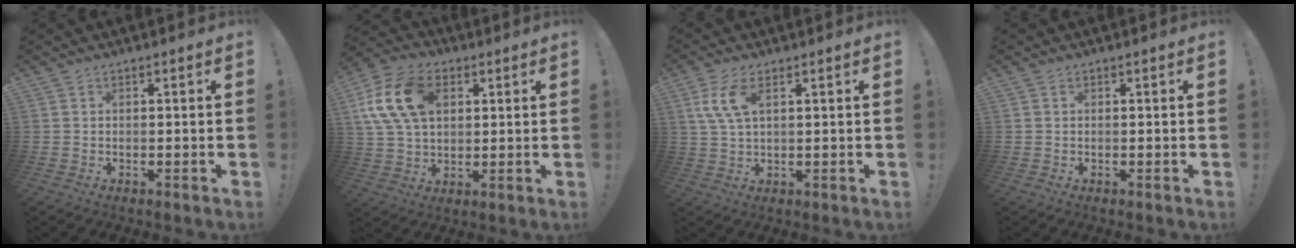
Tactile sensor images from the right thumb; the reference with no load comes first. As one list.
[{"total": 16.9, "force": [5.3, 11.6, 11.1], "torque": [-0.208, 0.000, 0.103]}, {"total": 7.3, "force": [2.6, 3.1, 6.0], "torque": [-0.123, 0.003, 0.050]}, {"total": 0.0}]